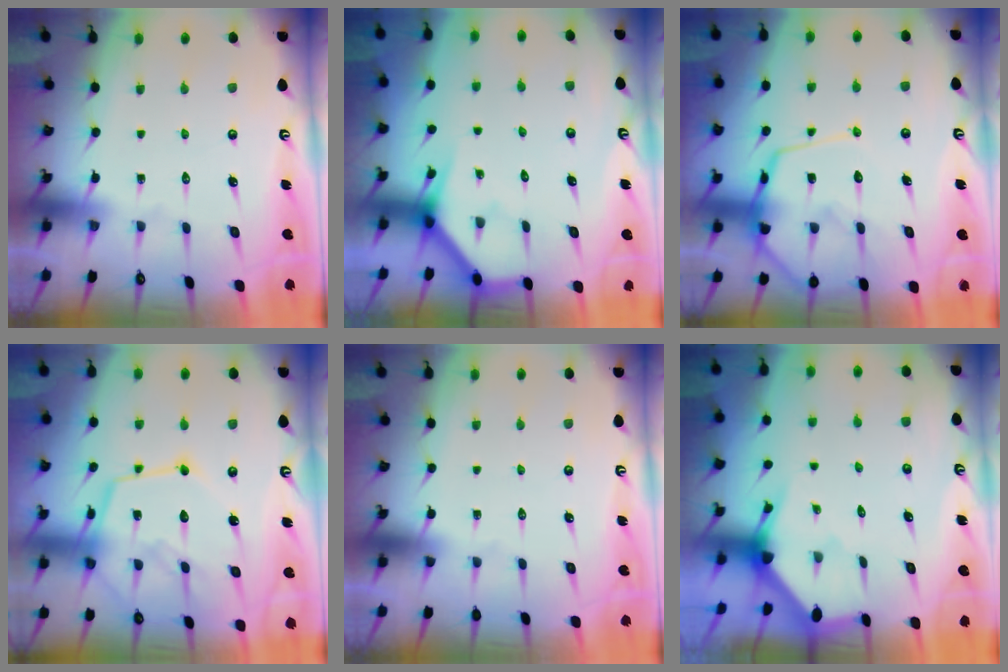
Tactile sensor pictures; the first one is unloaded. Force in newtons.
{"total": 3.8, "press": 3.8, "slide": 0.3}
{"total": 13.6, "press": 13.6, "slide": 1.2}
{"total": 15.8, "press": 15.8, "slide": 1.4}
{"total": 0.0}
{"total": 2.2, "press": 2.2, "slide": 0.2}